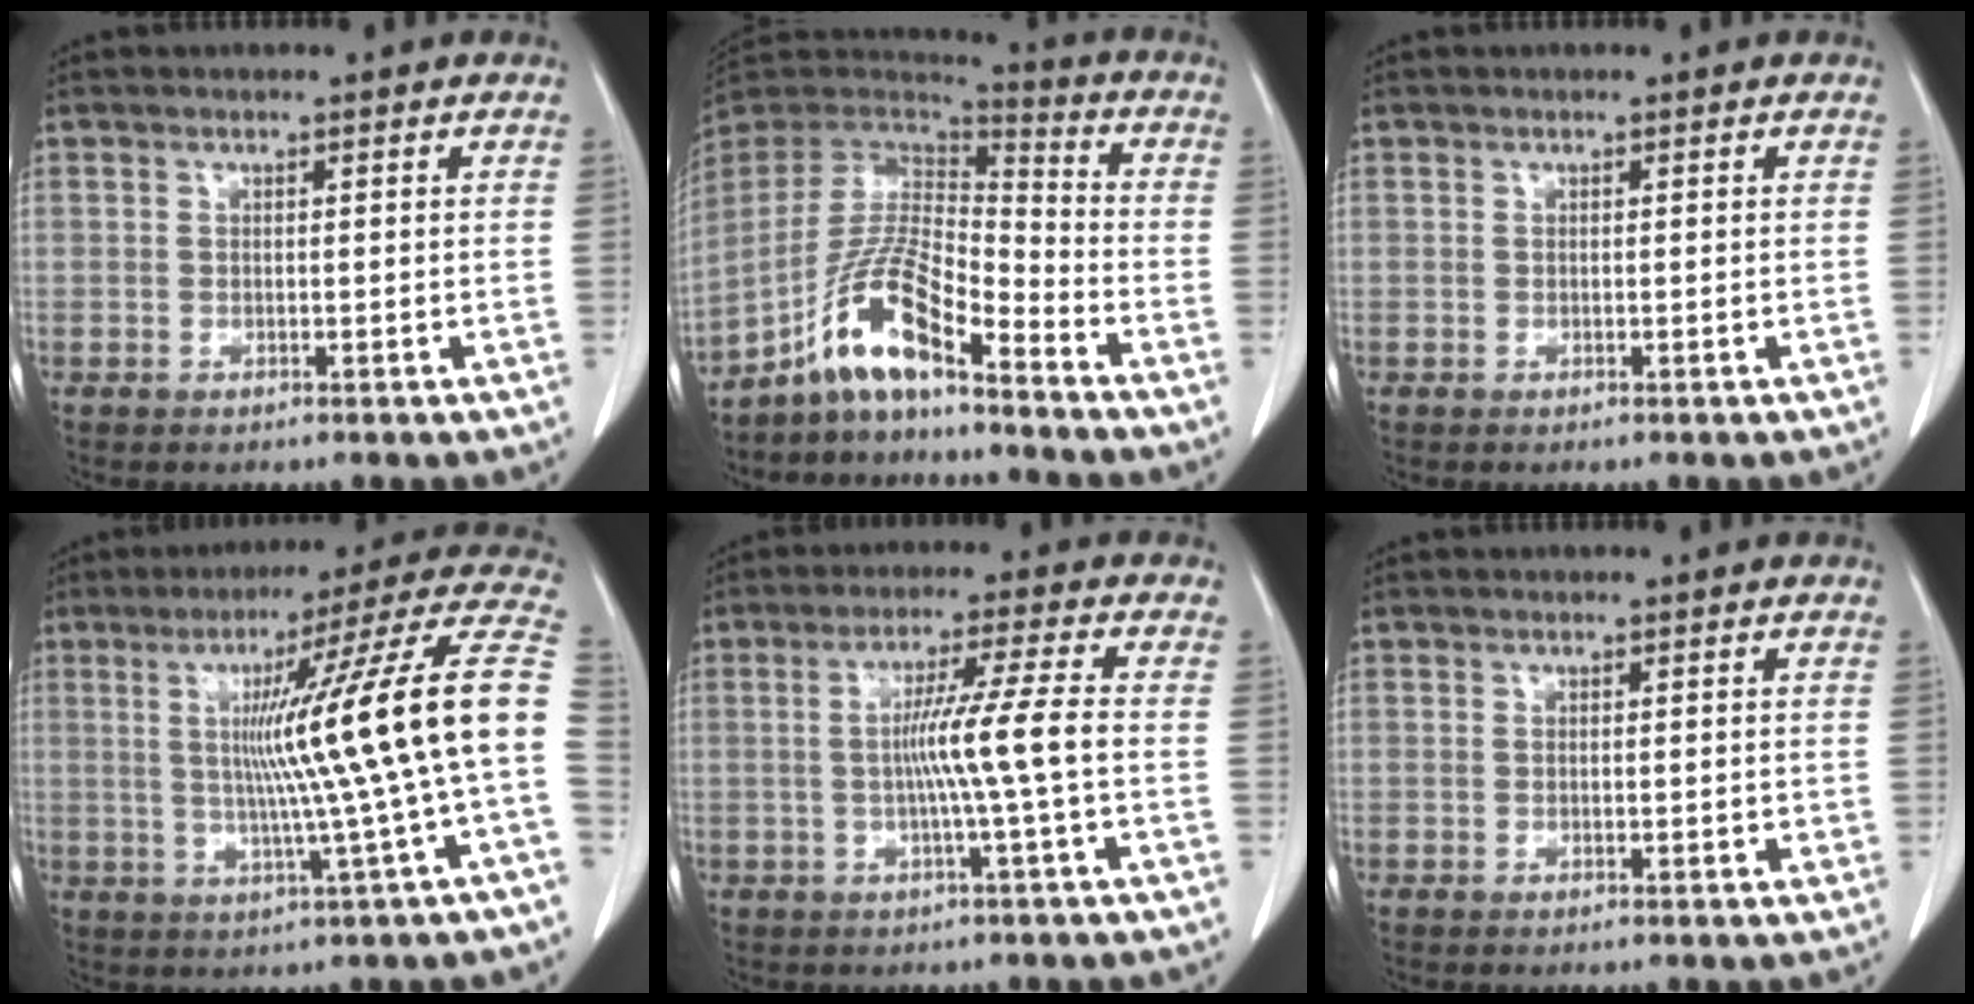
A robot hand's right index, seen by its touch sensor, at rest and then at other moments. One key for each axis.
{"total": 11.4, "fx": -7.8, "fy": 1.7, "fz": 8.2, "tx": -0.168, "ty": 0.015, "tz": -0.149}
{"total": 0.0}
{"total": 19.4, "fx": 0.3, "fy": -2.5, "fz": 19.2, "tx": -0.259, "ty": 0.020, "tz": -0.007}
{"total": 7.0, "fx": -0.8, "fy": -1.8, "fz": 6.8, "tx": -0.121, "ty": 0.005, "tz": -0.012}
{"total": 0.6, "fx": 0.1, "fy": 0.3, "fz": 0.5, "tx": -0.007, "ty": -0.001, "tz": 0.006}